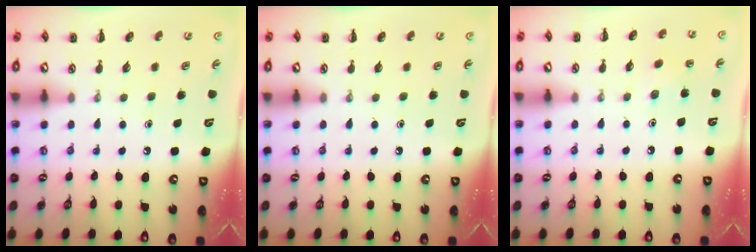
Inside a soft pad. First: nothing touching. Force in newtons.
{"total": 0.0}
{"total": 2.6, "press": 2.5, "slide": 0.8}